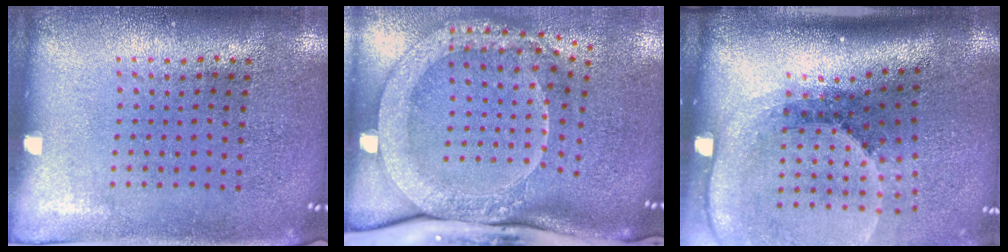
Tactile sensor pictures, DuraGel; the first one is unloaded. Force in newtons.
{"total": 3.3, "press": 2.3, "slide": 2.3}
{"total": 2.7, "press": 1.8, "slide": 2.0}